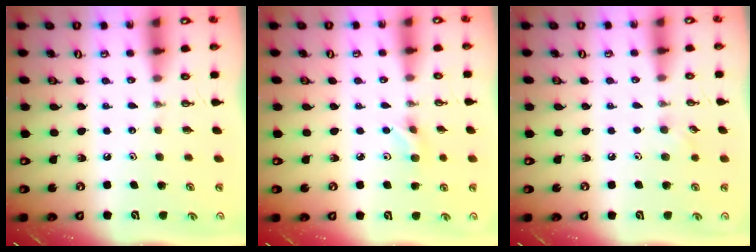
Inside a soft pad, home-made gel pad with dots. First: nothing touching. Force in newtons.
{"total": 3.9, "press": 3.8, "slide": 0.7}
{"total": 5.2, "press": 5.0, "slide": 1.5}